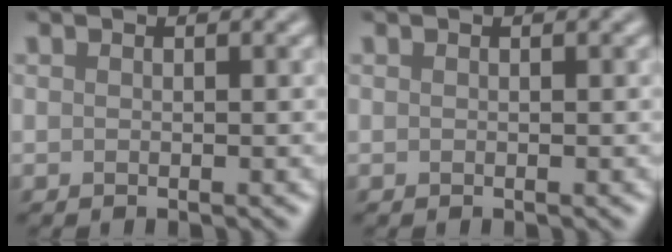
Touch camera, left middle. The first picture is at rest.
{"total": 0.0}